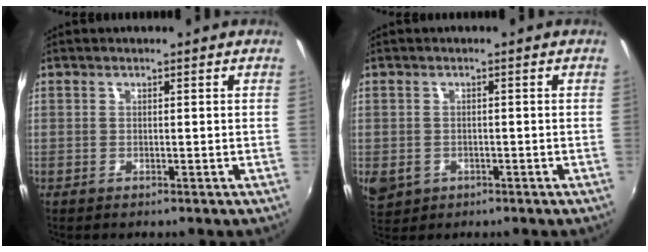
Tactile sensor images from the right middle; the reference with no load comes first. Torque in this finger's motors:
{"motor_torque": [0.77, -0.85, 0.10, 0.11]}